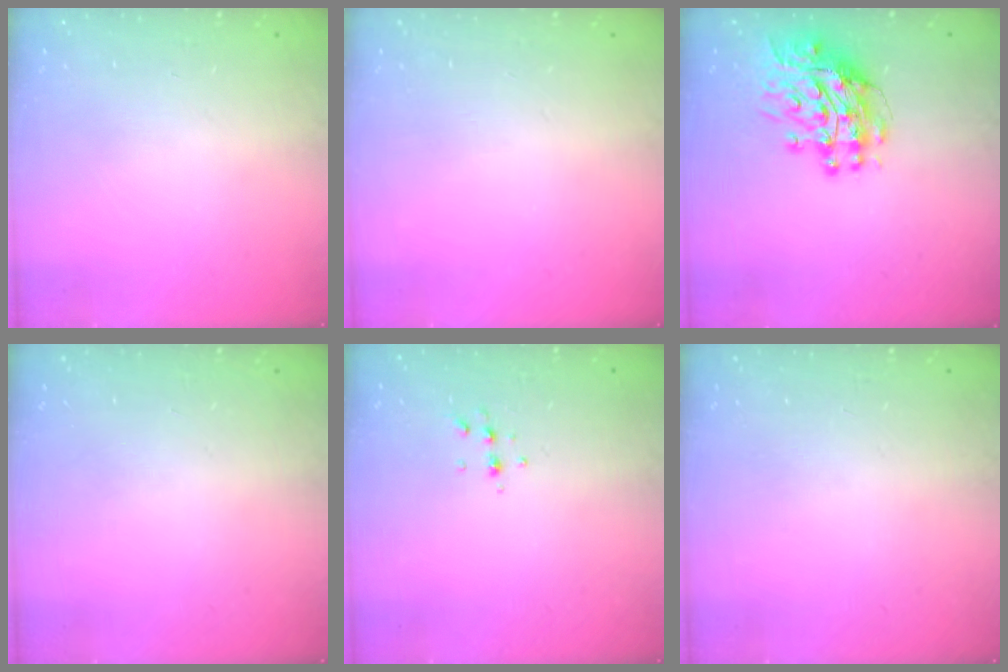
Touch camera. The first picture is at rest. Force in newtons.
{"total": 0.0}
{"total": 11.7, "press": 11.6, "slide": 1.2}
{"total": 0.0}
{"total": 3.9, "press": 3.8, "slide": 1.2}
{"total": 0.0}